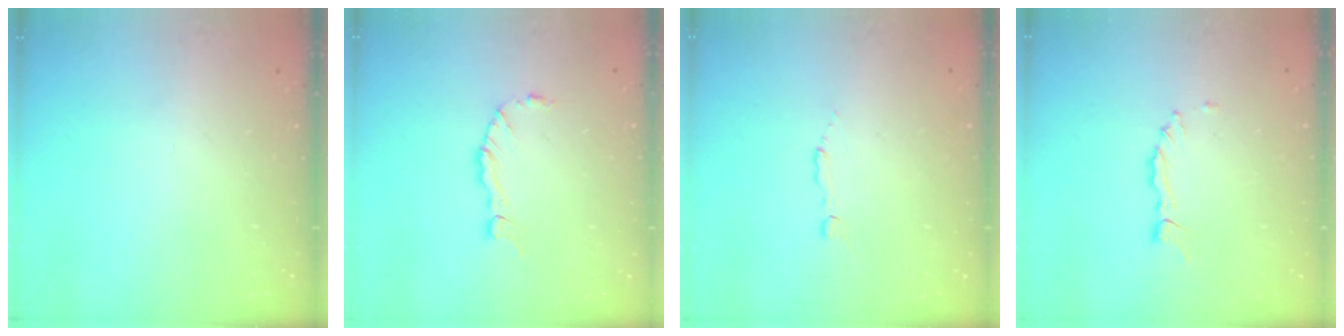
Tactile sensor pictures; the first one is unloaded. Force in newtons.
{"total": 5.2, "press": 5.2, "slide": 0.4}
{"total": 1.2, "press": 1.2, "slide": 0.2}
{"total": 0.8, "press": 0.8, "slide": 0.1}